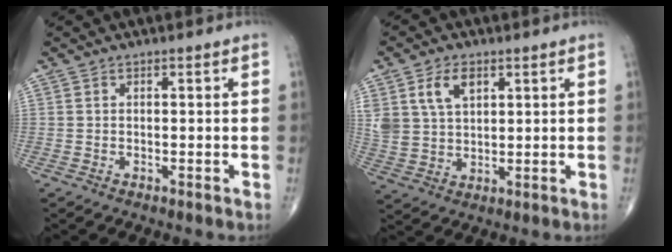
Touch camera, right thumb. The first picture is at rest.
{"total": 8.7, "force": [3.8, 5.5, 5.5], "torque": [-0.100, -0.009, 0.080]}